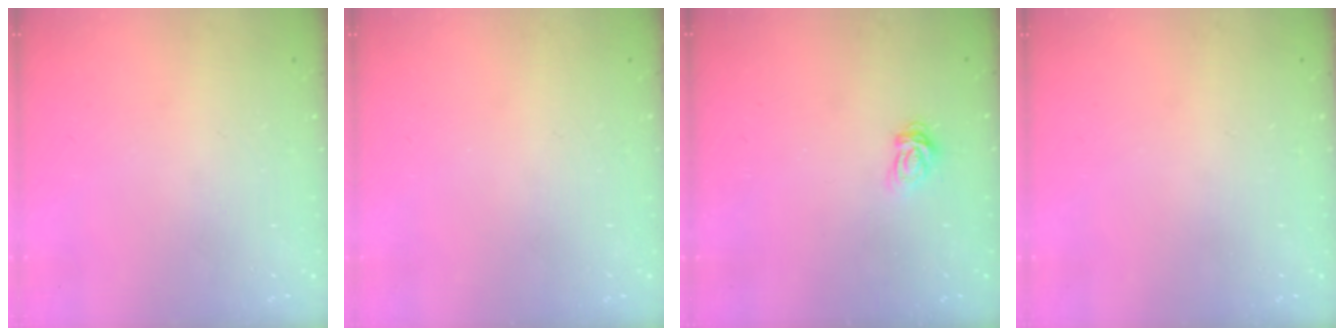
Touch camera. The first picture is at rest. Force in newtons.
{"total": 0.0}
{"total": 6.2, "press": 6.2, "slide": 0.4}
{"total": 0.0}